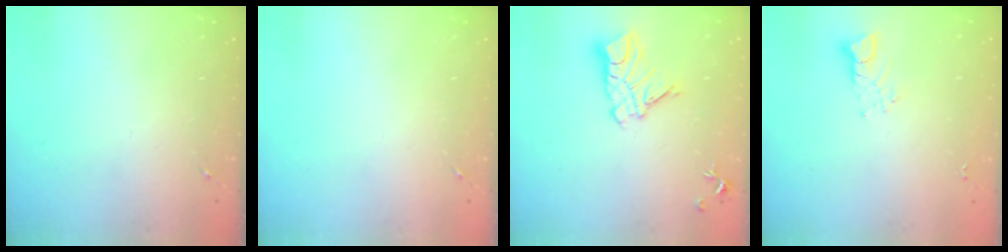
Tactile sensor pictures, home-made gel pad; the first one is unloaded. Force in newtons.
{"total": 0.0}
{"total": 11.1, "press": 11.0, "slide": 1.1}
{"total": 3.8, "press": 3.7, "slide": 0.3}